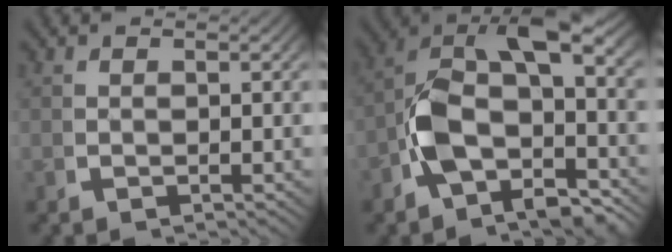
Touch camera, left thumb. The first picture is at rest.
{"total": 11.0, "force": [-0.5, 6.8, 8.7], "torque": [-0.171, -0.008, -0.011]}